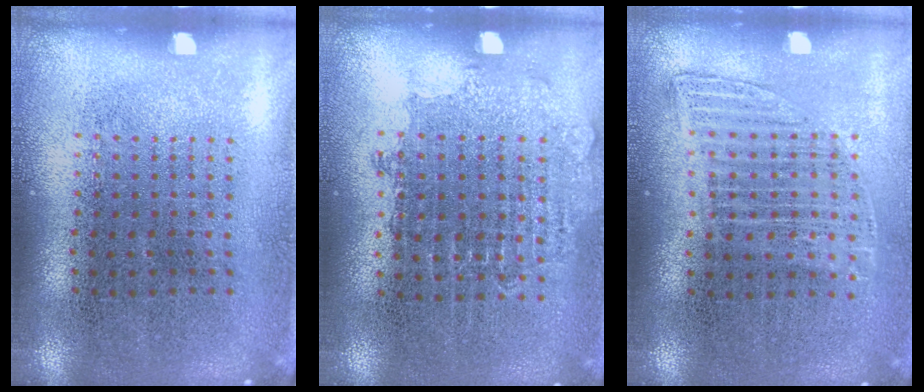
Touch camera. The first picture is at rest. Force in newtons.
{"total": 0.8, "press": 0.8, "slide": 0.2}
{"total": 1.1, "press": 1.0, "slide": 0.5}